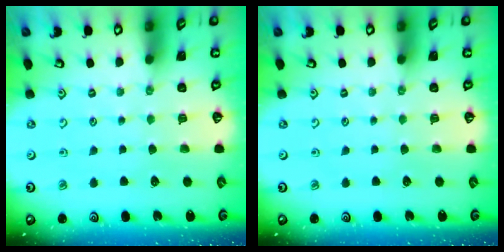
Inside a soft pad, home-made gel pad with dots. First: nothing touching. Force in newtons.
{"total": 0.0}